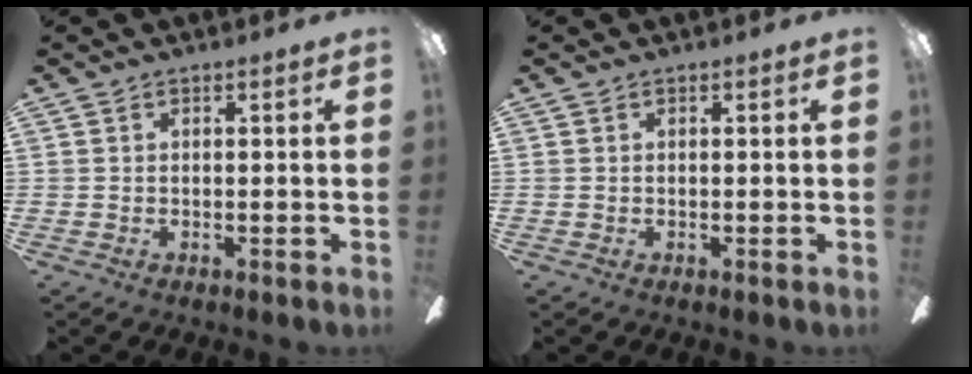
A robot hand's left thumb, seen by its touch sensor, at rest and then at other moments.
{"total": 0.0}